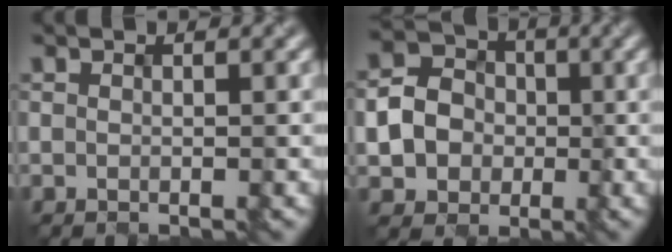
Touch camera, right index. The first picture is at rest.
{"total": 4.9, "force": [-1.0, 4.4, 1.7], "torque": [-0.035, 0.004, -0.027]}